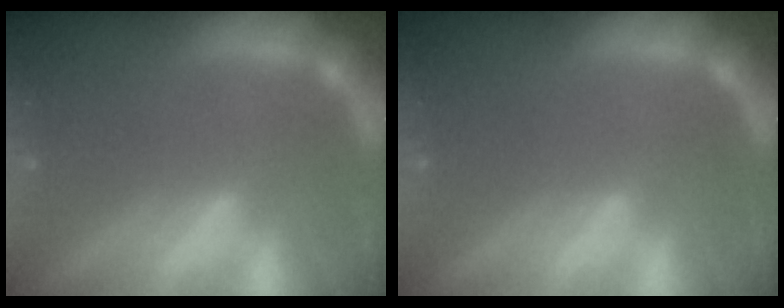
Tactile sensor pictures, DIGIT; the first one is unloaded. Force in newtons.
{"total": 0.0}